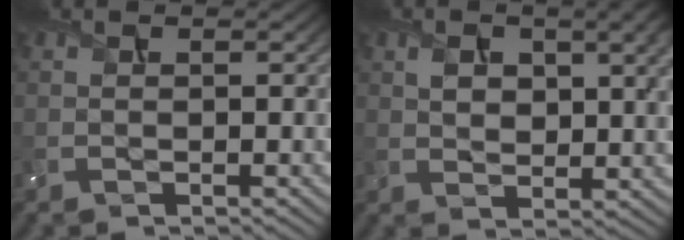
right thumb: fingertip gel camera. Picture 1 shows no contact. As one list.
[{"total": 7.7, "force": [2.8, 4.2, 5.8], "torque": [-0.103, -0.005, 0.054]}]